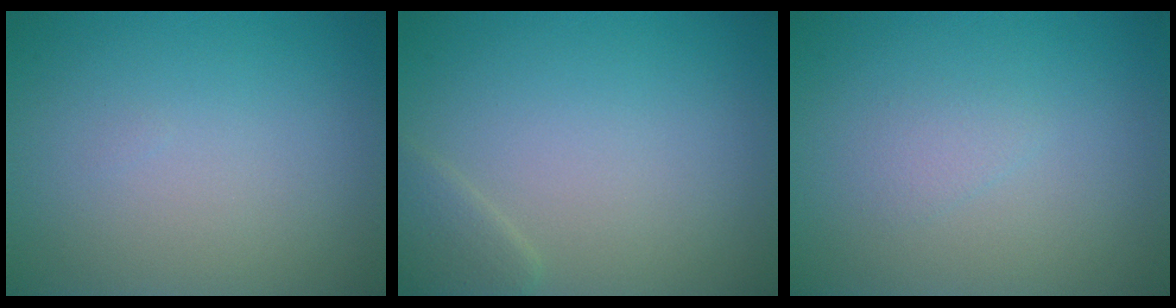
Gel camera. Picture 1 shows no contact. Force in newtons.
{"total": 1.5, "press": 1.5, "slide": 0.1}
{"total": 0.9, "press": 0.9, "slide": 0.1}